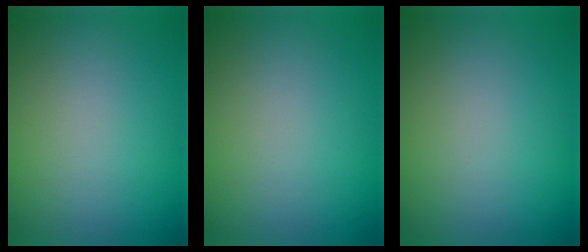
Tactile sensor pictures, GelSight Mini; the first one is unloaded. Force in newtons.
{"total": 0.0}
{"total": 0.0}